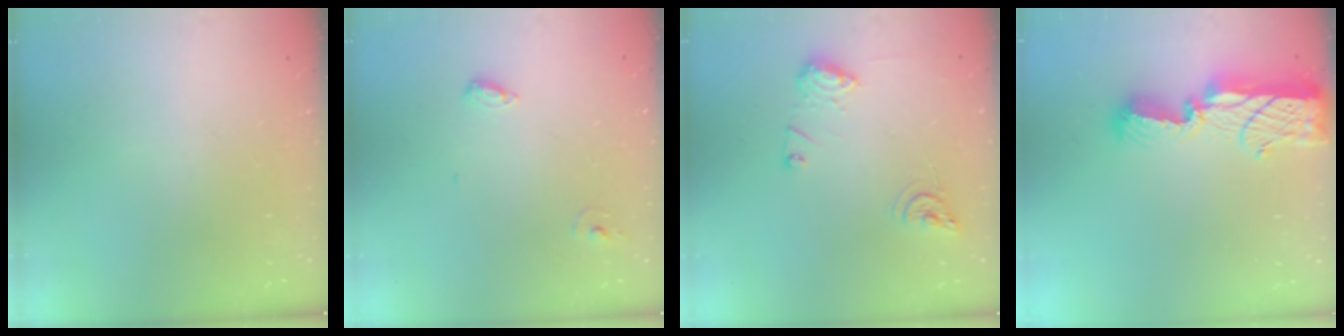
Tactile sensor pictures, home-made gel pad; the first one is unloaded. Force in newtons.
{"total": 6.0, "press": 5.8, "slide": 1.5}
{"total": 11.2, "press": 11.1, "slide": 1.1}
{"total": 14.1, "press": 14.1, "slide": 0.7}